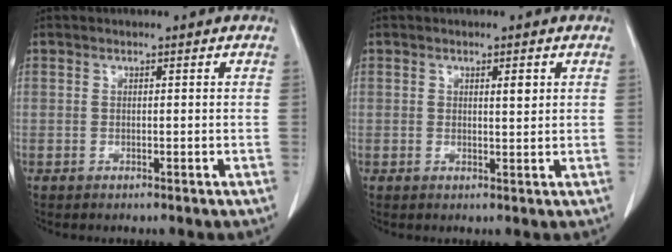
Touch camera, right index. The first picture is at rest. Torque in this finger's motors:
{"motor_torque": [-0.11, 0.01, 0.05, 0.00]}